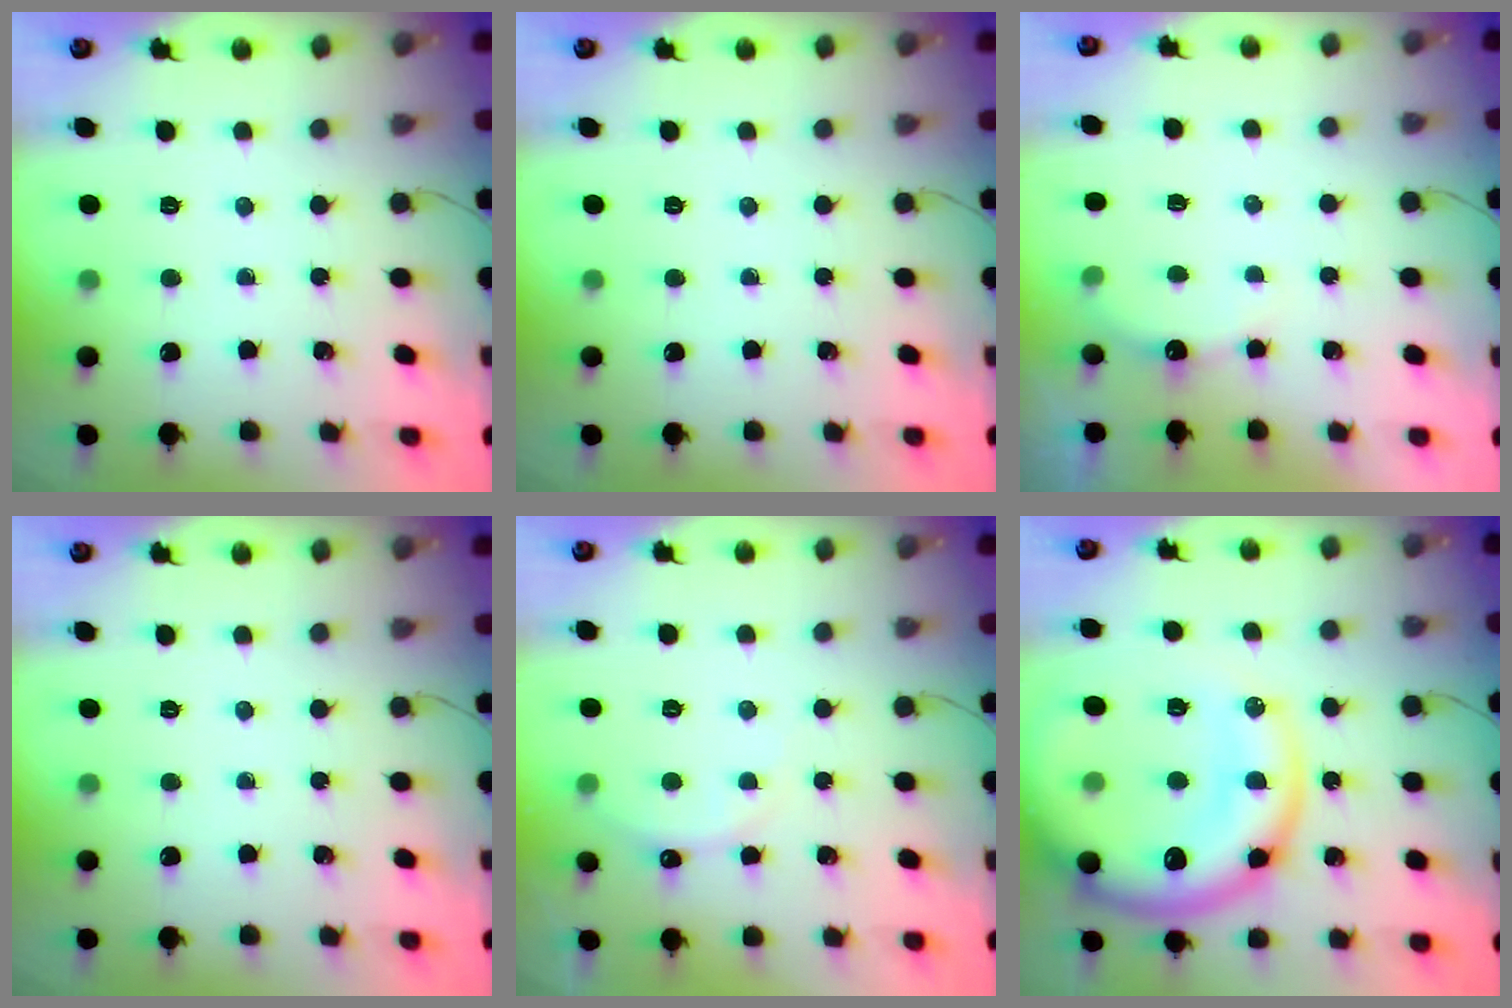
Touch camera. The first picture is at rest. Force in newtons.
{"total": 0.0}
{"total": 5.1, "press": 5.0, "slide": 1.1}
{"total": 0.0}
{"total": 7.6, "press": 7.5, "slide": 1.3}
{"total": 25.1, "press": 24.8, "slide": 3.9}